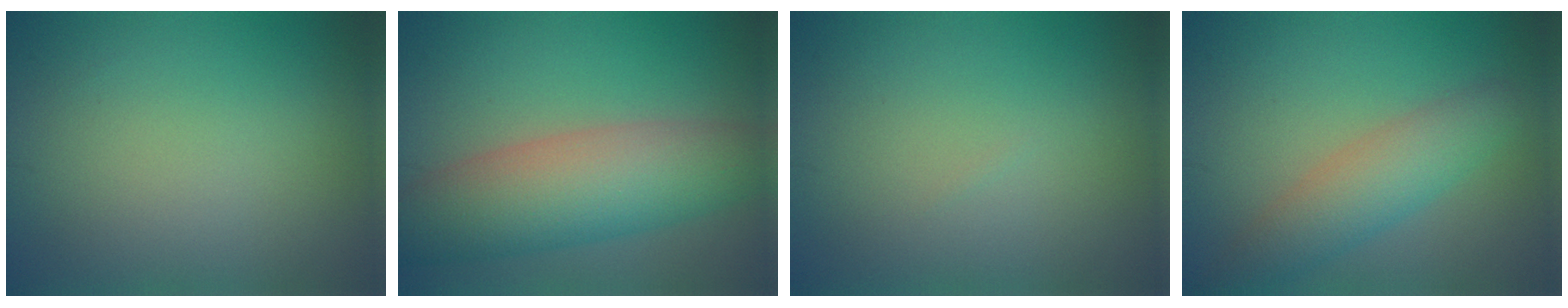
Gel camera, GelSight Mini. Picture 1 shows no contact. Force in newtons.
{"total": 8.0, "press": 8.0, "slide": 0.4}
{"total": 0.0}
{"total": 4.0, "press": 4.0, "slide": 0.1}